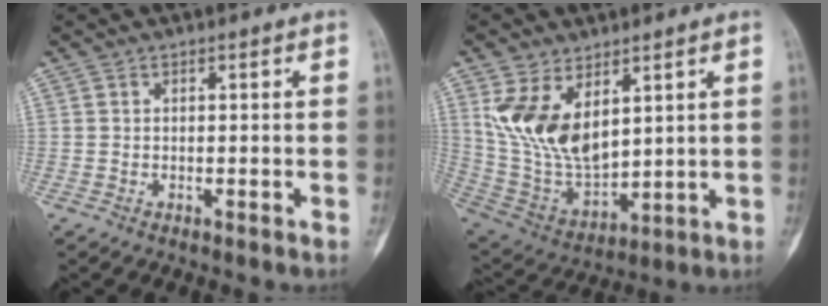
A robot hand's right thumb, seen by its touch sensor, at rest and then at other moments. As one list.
[{"total": 14.7, "force": [5.6, 8.3, 10.8], "torque": [-0.188, -0.026, 0.133]}]